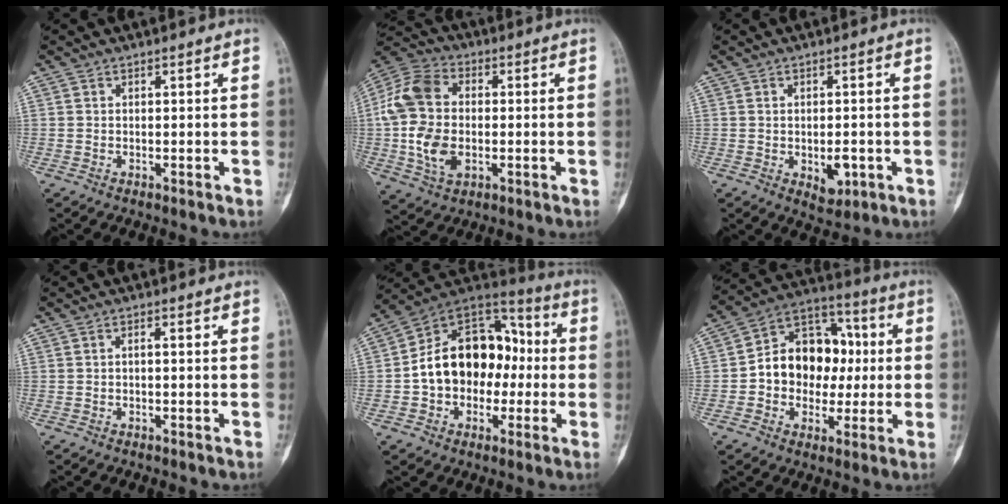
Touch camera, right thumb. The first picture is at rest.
{"total": 15.4, "force": [-0.7, 10.4, 11.4], "torque": [-0.223, 0.014, -0.017]}
{"total": 4.6, "force": [-1.1, 2.7, 3.6], "torque": [-0.029, -0.003, -0.006]}
{"total": 0.7, "force": [-0.2, 0.2, 0.6], "torque": [-0.011, 0.006, -0.004]}
{"total": 18.4, "force": [-1.5, 13.5, 12.4], "torque": [-0.158, 0.053, -0.027]}
{"total": 15.6, "force": [-0.1, 12.2, 9.8], "torque": [-0.099, 0.037, -0.009]}